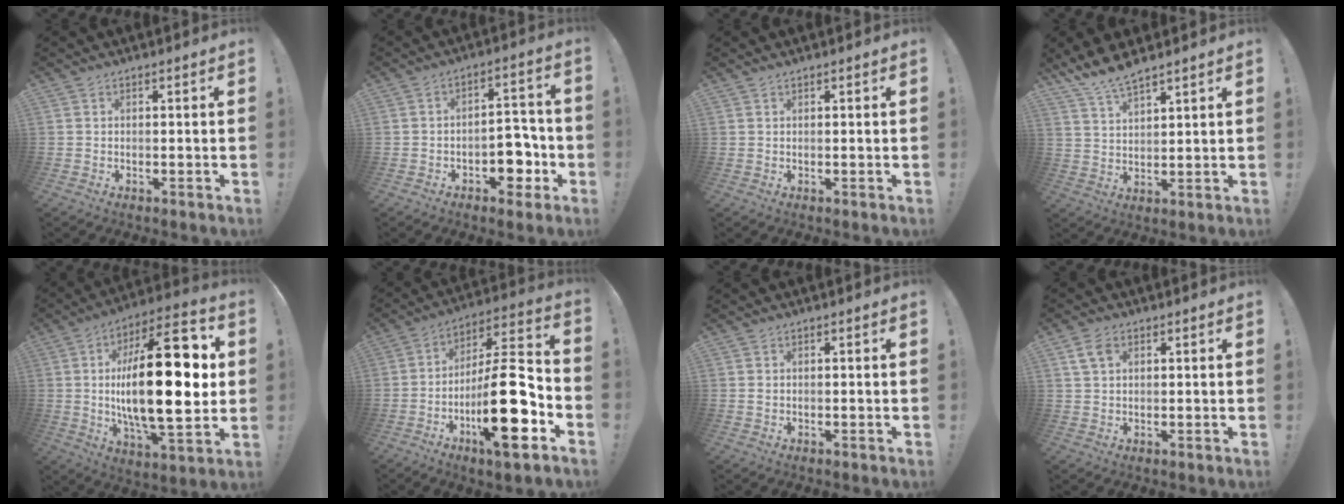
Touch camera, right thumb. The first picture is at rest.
{"total": 9.6, "force": [-3.7, 6.5, 6.0], "torque": [-0.048, 0.023, -0.059]}
{"total": 0.7, "force": [0.7, -0.1, 0.0], "torque": [0.008, -0.003, 0.011]}
{"total": 7.5, "force": [6.7, 1.2, 3.0], "torque": [-0.065, -0.036, 0.125]}
{"total": 30.0, "force": [2.1, 11.8, 27.5], "torque": [-0.467, -0.017, 0.026]}
{"total": 23.1, "force": [-7.8, 6.7, 20.7], "torque": [-0.347, 0.047, -0.122]}
{"total": 0.5, "force": [0.1, 0.5, 0.2], "torque": [-0.006, 0.003, 0.002]}
{"total": 4.7, "force": [2.1, 3.0, 3.0], "torque": [-0.054, 0.003, 0.040]}